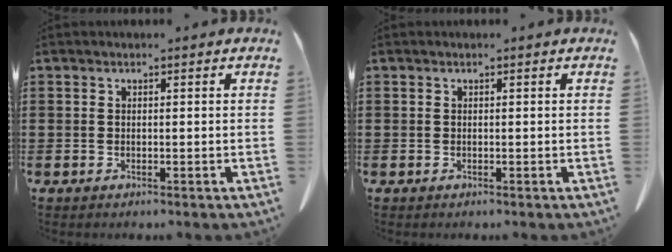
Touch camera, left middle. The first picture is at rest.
{"total": 0.0}